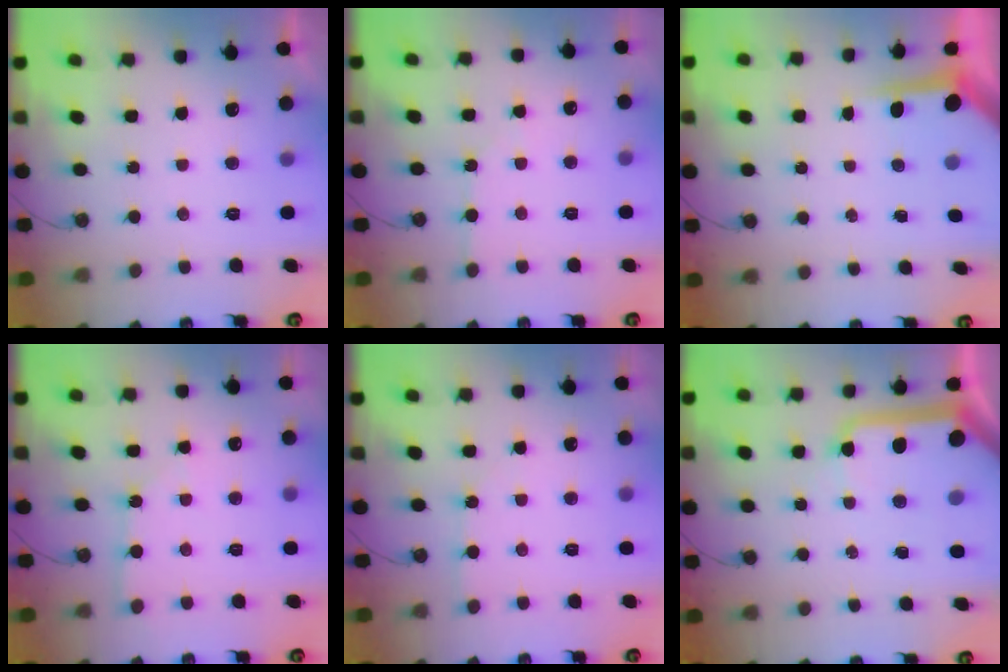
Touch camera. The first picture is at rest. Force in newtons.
{"total": 2.9, "press": 2.8, "slide": 0.4}
{"total": 4.0, "press": 4.0, "slide": 0.4}
{"total": 2.0, "press": 2.0, "slide": 0.3}
{"total": 3.1, "press": 3.1, "slide": 0.4}
{"total": 14.9, "press": 14.8, "slide": 1.8}